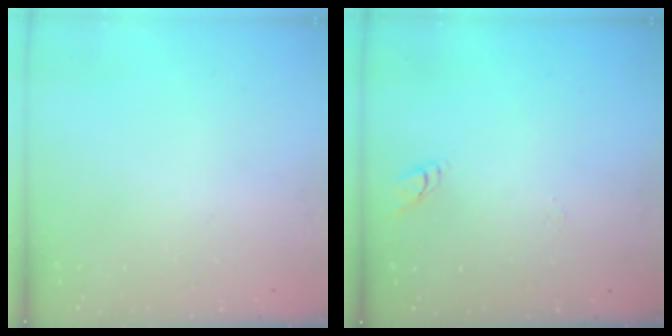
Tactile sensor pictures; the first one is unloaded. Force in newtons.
{"total": 5.1, "press": 5.1, "slide": 0.5}